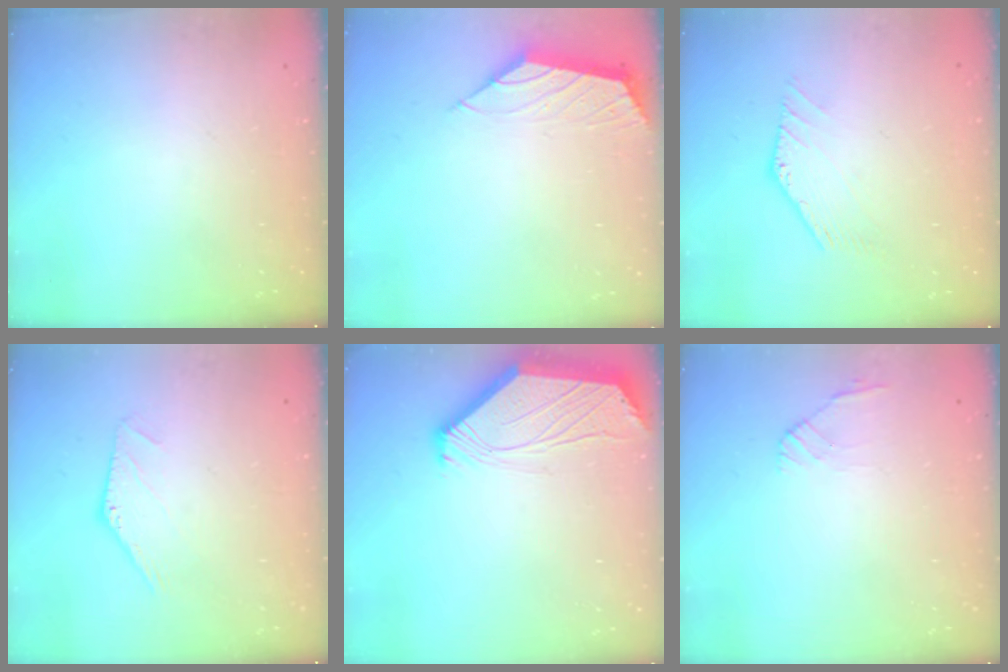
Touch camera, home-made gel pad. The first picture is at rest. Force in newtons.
{"total": 1.6, "press": 1.5, "slide": 0.5}
{"total": 0.0}
{"total": 0.0}
{"total": 2.5, "press": 2.4, "slide": 0.6}
{"total": 2.8, "press": 2.6, "slide": 0.8}